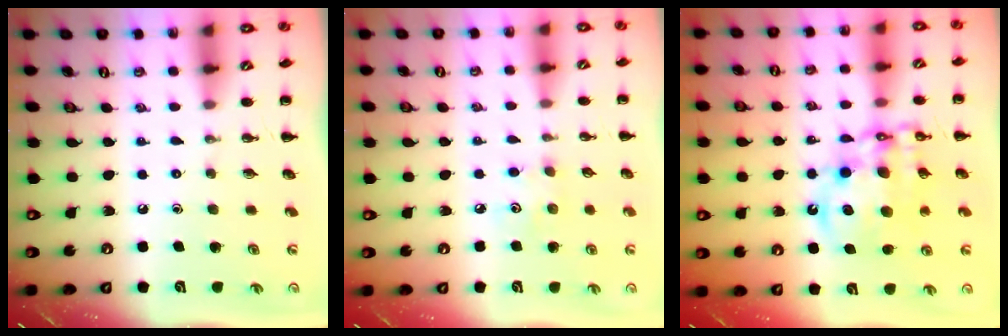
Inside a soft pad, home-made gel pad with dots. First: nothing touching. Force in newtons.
{"total": 3.8, "press": 3.7, "slide": 1.0}
{"total": 15.1, "press": 14.6, "slide": 3.8}